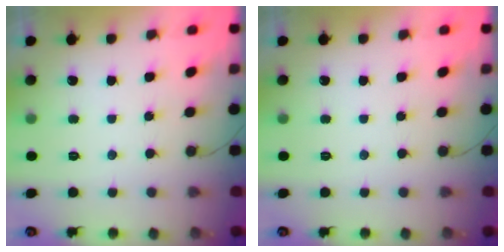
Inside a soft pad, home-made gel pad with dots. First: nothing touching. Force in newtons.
{"total": 0.0}